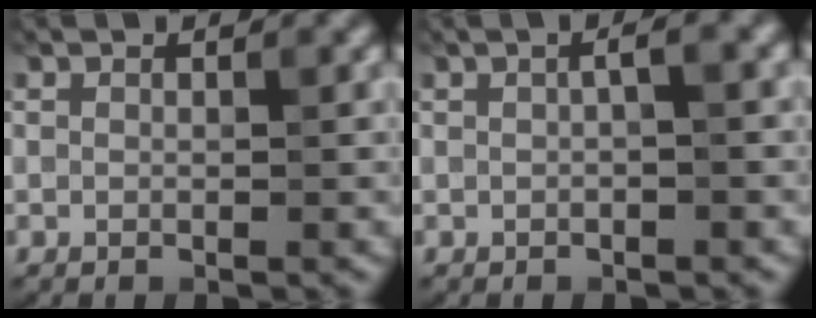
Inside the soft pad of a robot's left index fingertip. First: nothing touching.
{"total": 1.4, "force": [0.0, 0.1, 1.4], "torque": [-0.026, 0.006, 0.000]}